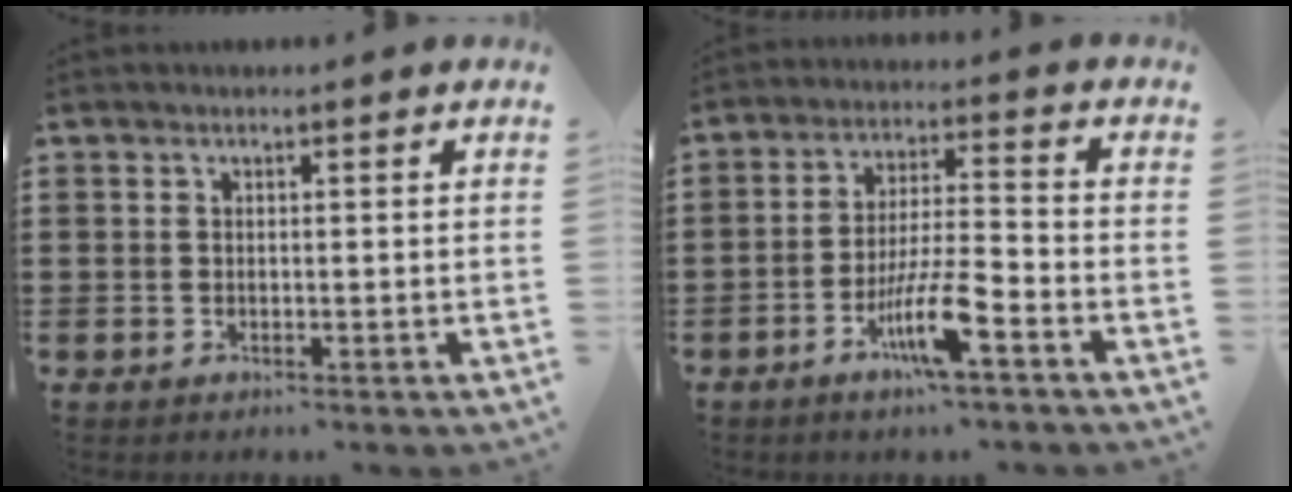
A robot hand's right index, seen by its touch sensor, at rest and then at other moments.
{"total": 8.4, "force": [-4.3, 1.0, 7.2], "torque": [-0.141, -0.006, -0.080]}